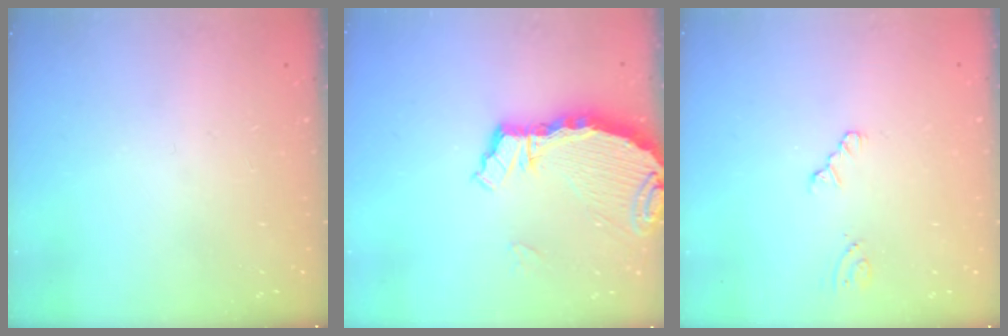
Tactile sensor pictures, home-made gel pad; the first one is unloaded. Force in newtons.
{"total": 7.2, "press": 7.2, "slide": 0.8}
{"total": 0.7, "press": 0.7, "slide": 0.2}